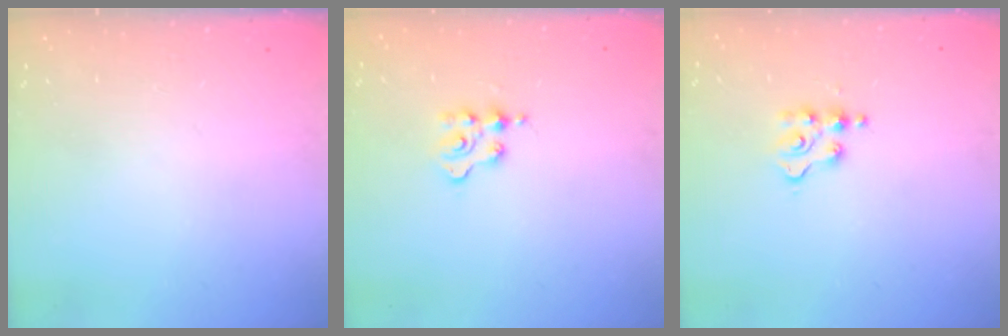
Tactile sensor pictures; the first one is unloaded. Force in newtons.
{"total": 2.3, "press": 2.3, "slide": 0.3}
{"total": 4.0, "press": 4.0, "slide": 0.4}